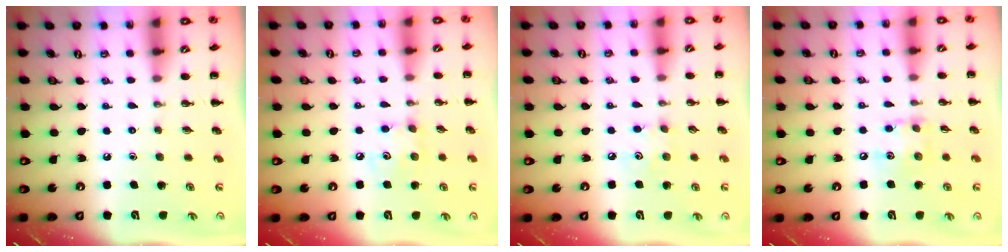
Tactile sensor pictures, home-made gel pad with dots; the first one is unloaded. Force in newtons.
{"total": 6.0, "press": 5.9, "slide": 1.0}
{"total": 4.2, "press": 4.1, "slide": 0.9}
{"total": 8.2, "press": 8.1, "slide": 0.6}